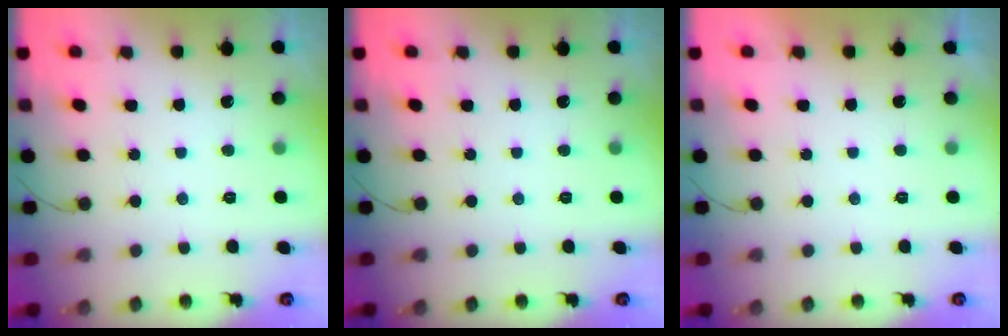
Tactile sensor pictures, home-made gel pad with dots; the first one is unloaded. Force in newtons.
{"total": 0.0}
{"total": 2.3, "press": 2.3, "slide": 0.4}